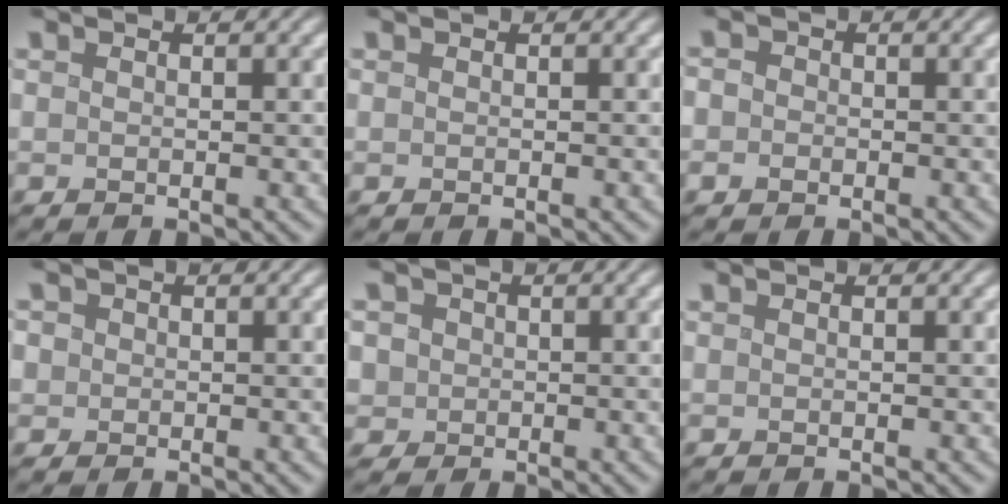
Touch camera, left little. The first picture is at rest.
{"total": 0.0}
{"total": 2.6, "force": [0.1, 2.3, 1.1], "torque": [-0.005, 0.018, -0.025]}
{"total": 3.2, "force": [1.1, 2.6, 1.4], "torque": [-0.039, 0.019, 0.008]}
{"total": 4.1, "force": [1.2, 3.6, 1.6], "torque": [-0.044, 0.020, 0.002]}
{"total": 0.0}